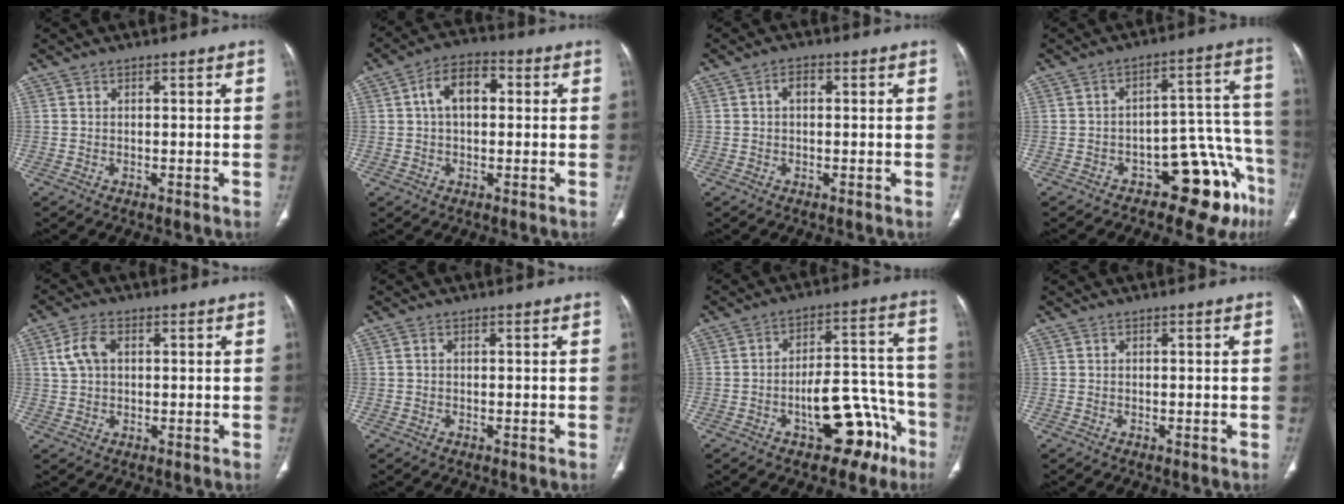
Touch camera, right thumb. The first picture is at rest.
{"total": 8.0, "force": [1.2, 5.0, 6.1], "torque": [-0.094, 0.024, 0.012]}
{"total": 2.2, "force": [0.3, 1.4, 1.7], "torque": [-0.023, 0.011, 0.001]}
{"total": 14.4, "force": [-9.4, 6.2, 9.1], "torque": [-0.055, 0.110, -0.131]}
{"total": 5.4, "force": [1.4, 3.5, 3.8], "torque": [-0.080, 0.010, 0.028]}
{"total": 0.0}
{"total": 15.1, "force": [-7.4, 7.4, 10.9], "torque": [-0.107, 0.072, -0.096]}
{"total": 0.0}